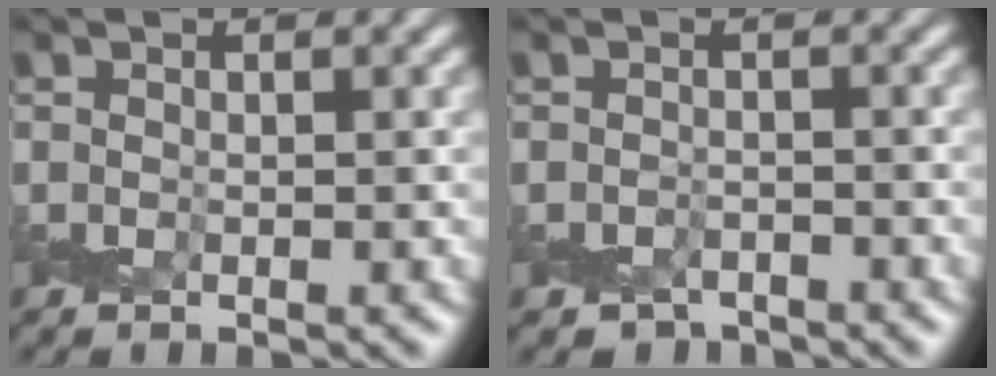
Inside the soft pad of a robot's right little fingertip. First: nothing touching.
{"total": 1.9, "force": [-1.7, 0.9, 0.1], "torque": [0.005, 0.000, -0.032]}